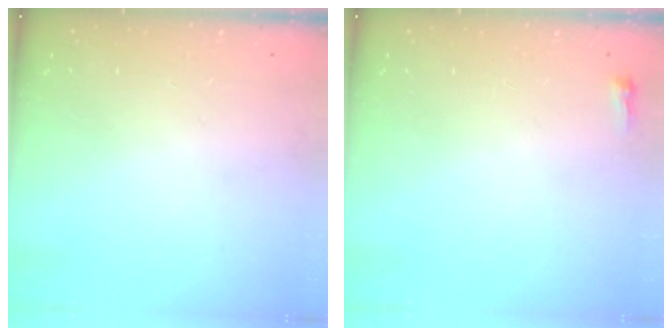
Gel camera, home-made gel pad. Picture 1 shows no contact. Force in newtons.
{"total": 2.4, "press": 2.4, "slide": 0.6}